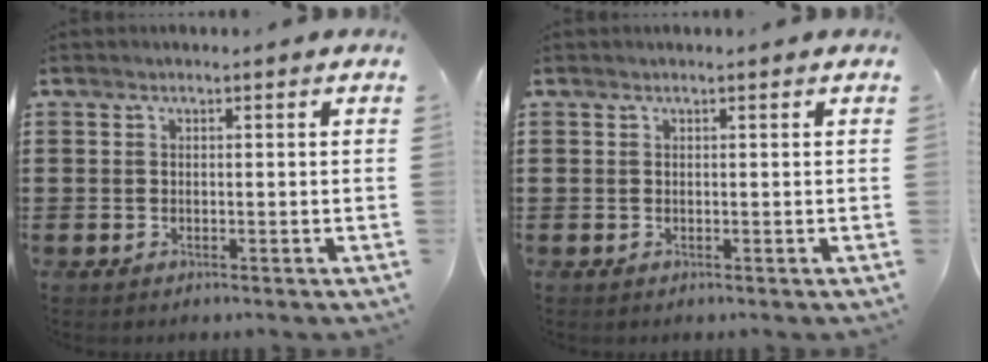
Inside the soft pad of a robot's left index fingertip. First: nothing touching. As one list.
[{"total": 0.0}]